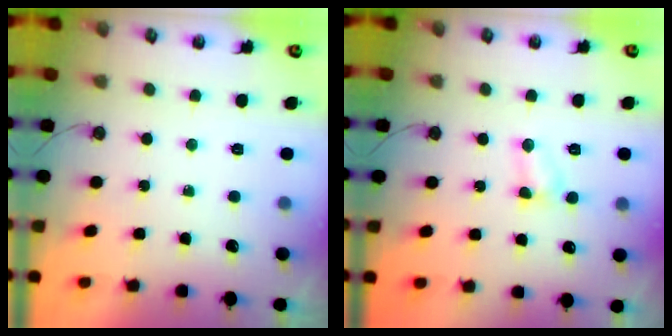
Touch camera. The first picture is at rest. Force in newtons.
{"total": 4.3, "press": 4.3, "slide": 0.3}